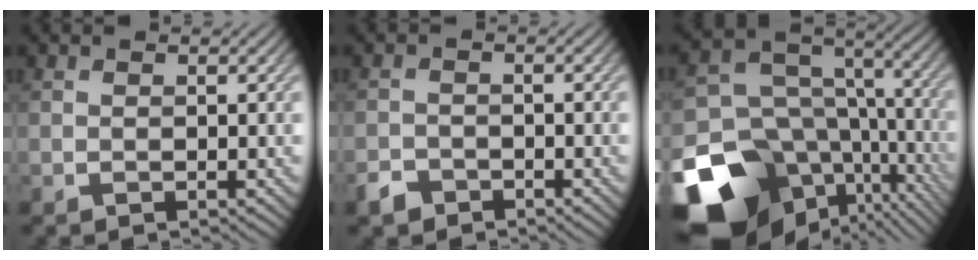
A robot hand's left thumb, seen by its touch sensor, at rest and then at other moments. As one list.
[{"total": 2.4, "force": [-1.9, 1.3, 0.6], "torque": [-0.012, -0.003, -0.043]}, {"total": 21.1, "force": [-10.3, 15.3, 10.4], "torque": [-0.220, -0.047, -0.119]}]